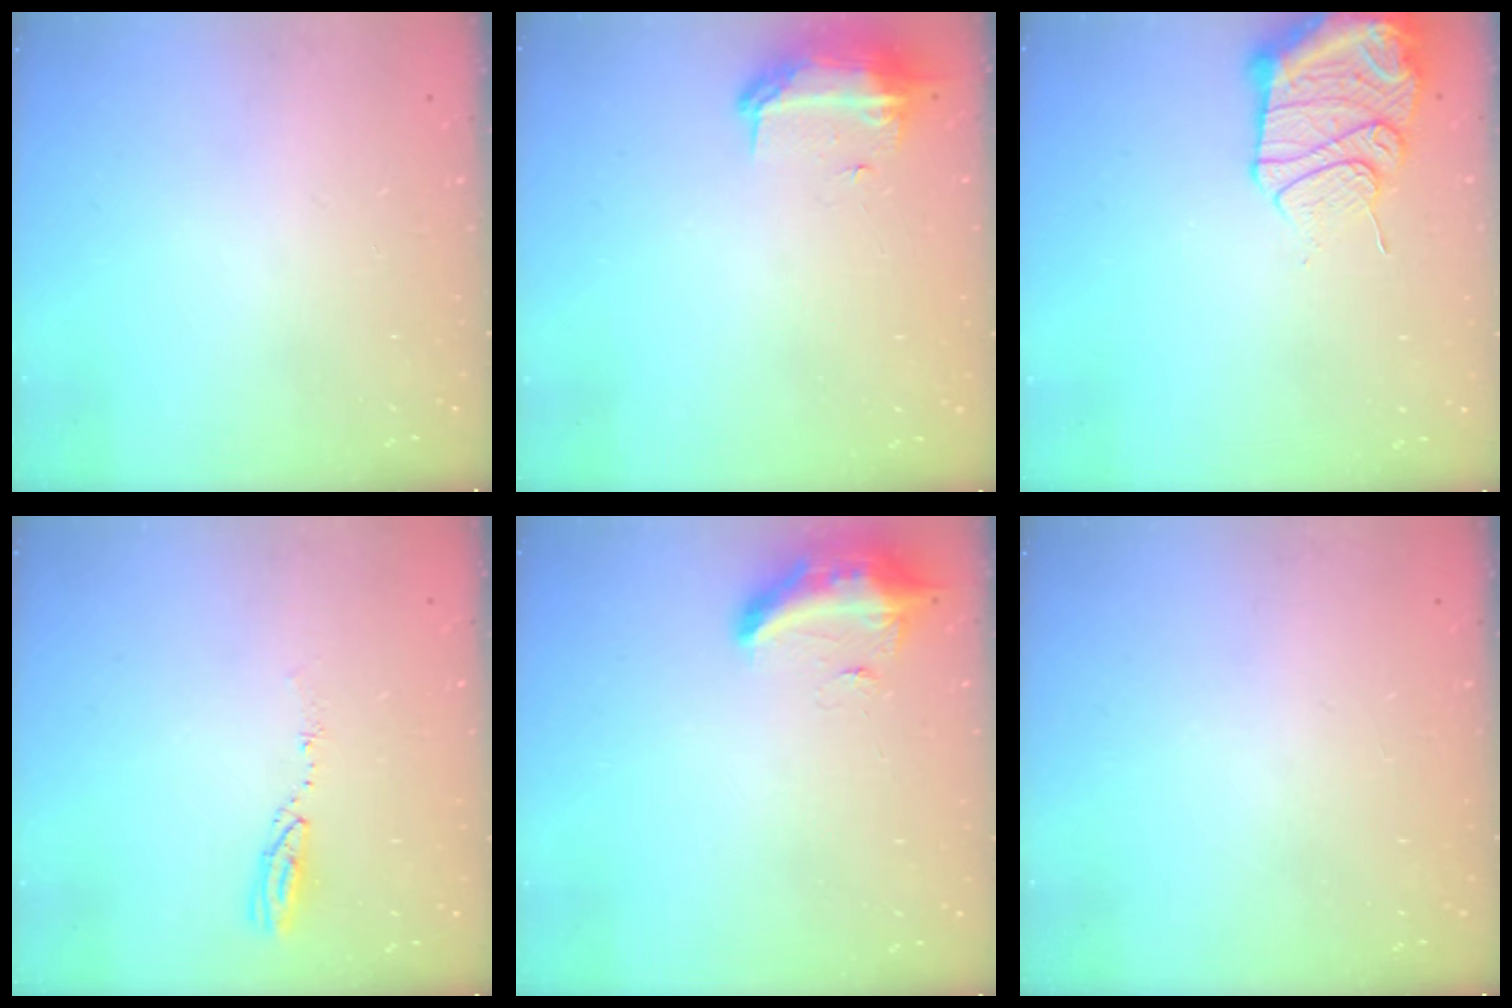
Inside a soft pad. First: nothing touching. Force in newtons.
{"total": 8.7, "press": 8.5, "slide": 1.8}
{"total": 13.8, "press": 13.5, "slide": 2.9}
{"total": 4.0, "press": 4.0, "slide": 0.3}
{"total": 19.4, "press": 12.3, "slide": 14.9}
{"total": 0.0}